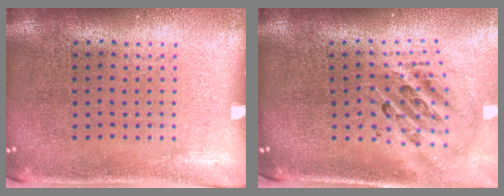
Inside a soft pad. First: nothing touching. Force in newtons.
{"total": 2.4, "press": 1.7, "slide": 1.7}